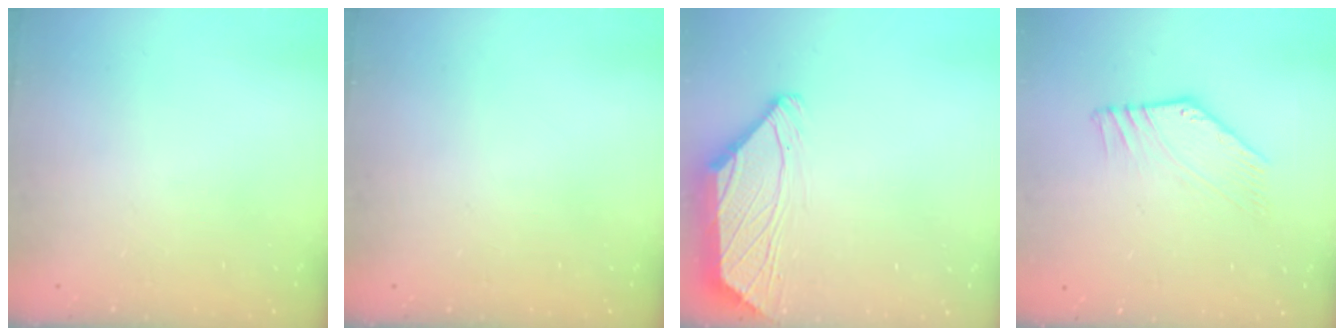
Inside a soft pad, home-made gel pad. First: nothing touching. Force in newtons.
{"total": 0.0}
{"total": 1.6, "press": 1.5, "slide": 0.6}
{"total": 2.9, "press": 2.9, "slide": 0.3}